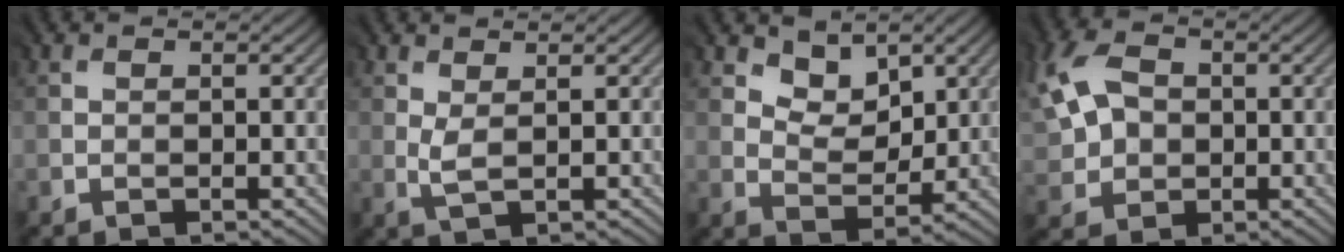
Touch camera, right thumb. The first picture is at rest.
{"total": 1.3, "force": [0.6, 0.3, 1.1], "torque": [-0.035, -0.002, 0.016]}
{"total": 4.9, "force": [3.6, 2.7, 1.9], "torque": [-0.035, -0.013, 0.058]}
{"total": 8.9, "force": [2.0, 6.5, 5.8], "torque": [-0.163, 0.016, 0.031]}